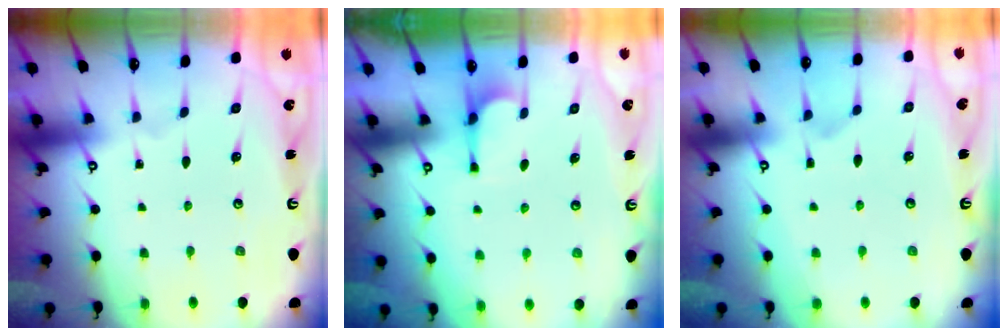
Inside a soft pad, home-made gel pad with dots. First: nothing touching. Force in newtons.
{"total": 2.0, "press": 1.7, "slide": 1.1}
{"total": 2.9, "press": 2.6, "slide": 1.3}